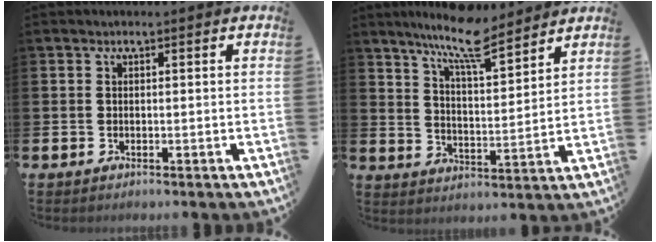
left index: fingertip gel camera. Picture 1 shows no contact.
{"total": 9.2, "force": [8.3, 1.3, 3.9], "torque": [-0.101, -0.042, 0.148]}